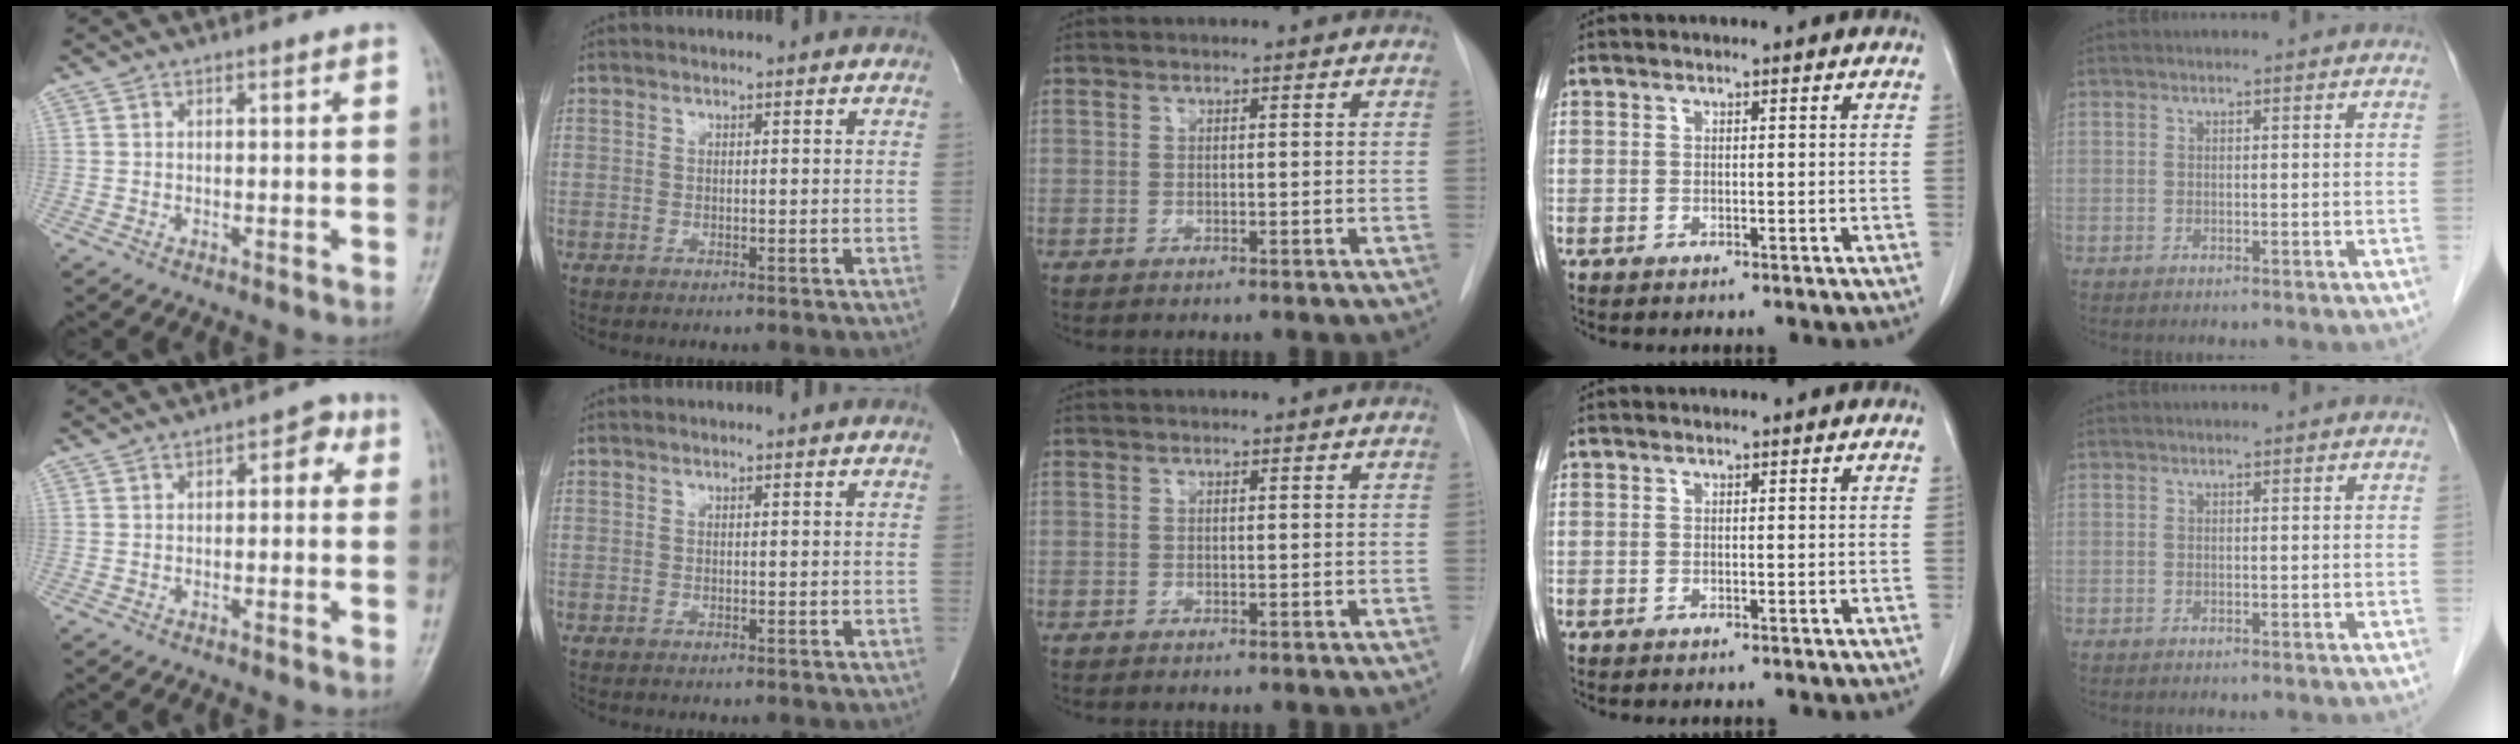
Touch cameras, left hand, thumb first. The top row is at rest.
{"thumb": {"total": 3.6, "force": [0.6, 2.1, 2.8], "torque": [-0.015, 0.012, -0.004]}}